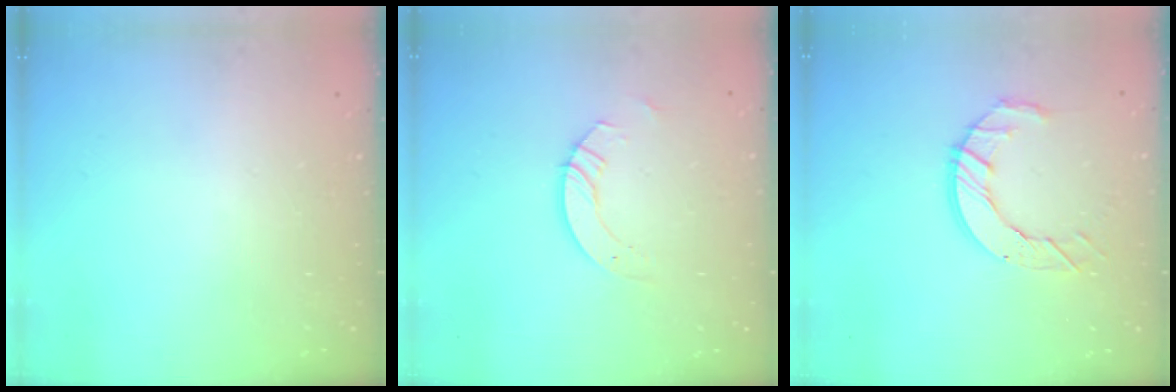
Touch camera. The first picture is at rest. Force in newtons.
{"total": 3.5, "press": 3.5, "slide": 0.3}
{"total": 9.1, "press": 9.1, "slide": 0.9}